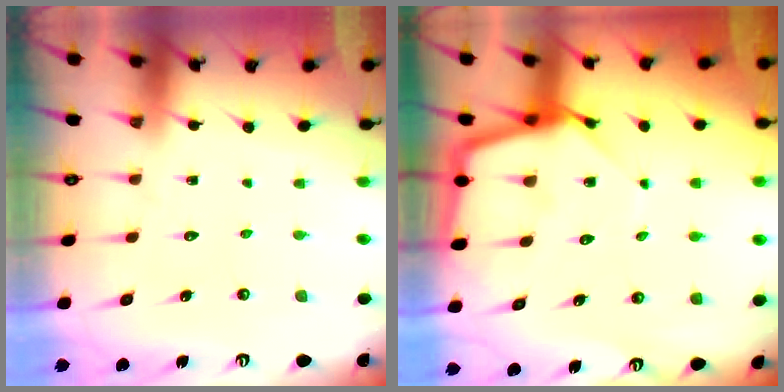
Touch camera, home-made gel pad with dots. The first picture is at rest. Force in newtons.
{"total": 7.5, "press": 7.5, "slide": 0.6}